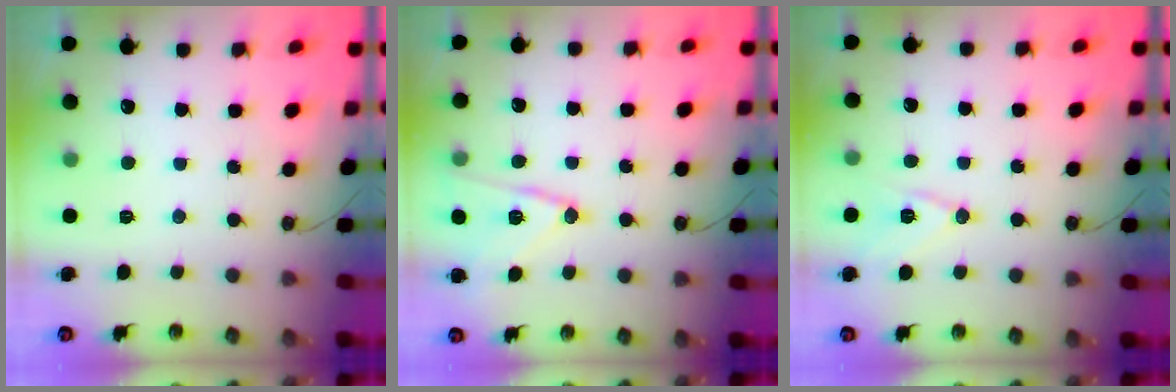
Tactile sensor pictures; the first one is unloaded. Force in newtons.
{"total": 12.3, "press": 12.3, "slide": 0.2}
{"total": 10.0, "press": 9.3, "slide": 3.6}